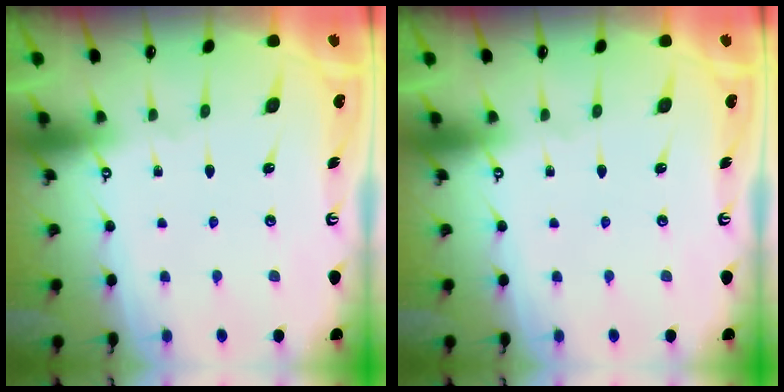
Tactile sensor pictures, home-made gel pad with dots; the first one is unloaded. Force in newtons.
{"total": 0.0}